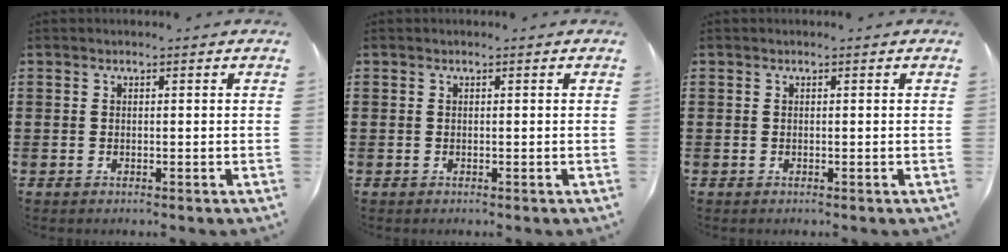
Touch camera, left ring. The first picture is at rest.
{"total": 0.0}
{"total": 0.0}